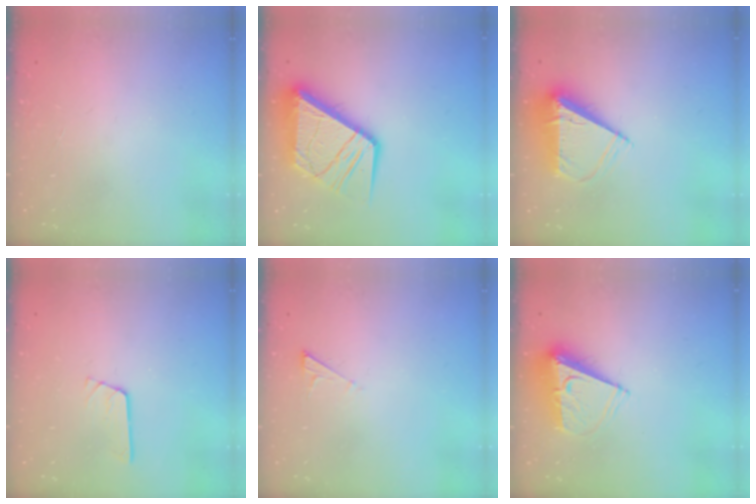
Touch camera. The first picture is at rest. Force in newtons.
{"total": 16.5, "press": 16.4, "slide": 2.0}
{"total": 8.3, "press": 8.3, "slide": 0.2}
{"total": 3.1, "press": 3.1, "slide": 0.3}
{"total": 2.3, "press": 2.2, "slide": 0.4}
{"total": 8.5, "press": 8.5, "slide": 0.6}